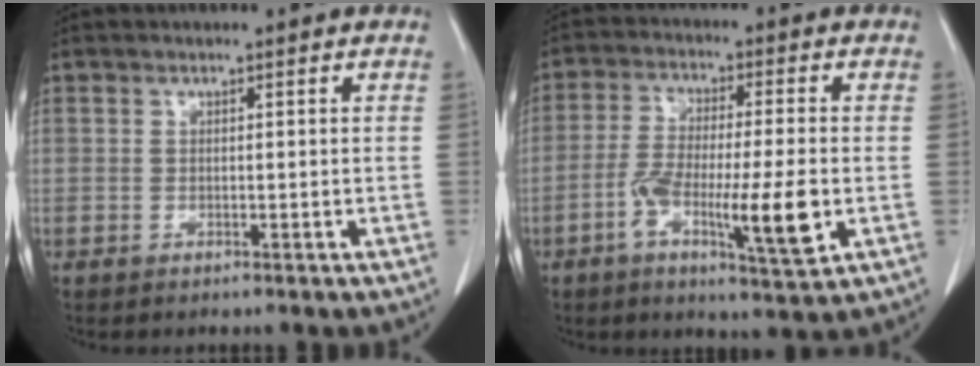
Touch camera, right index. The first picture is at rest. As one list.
[{"total": 11.7, "force": [-3.4, 1.3, 11.1], "torque": [-0.195, -0.011, -0.060]}]